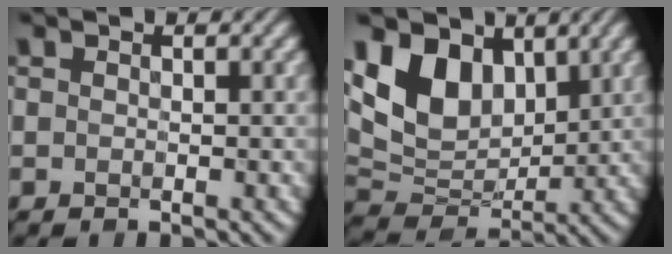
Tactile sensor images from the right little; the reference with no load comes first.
{"total": 8.0, "force": [3.2, 5.5, 4.9], "torque": [-0.110, -0.002, 0.052]}